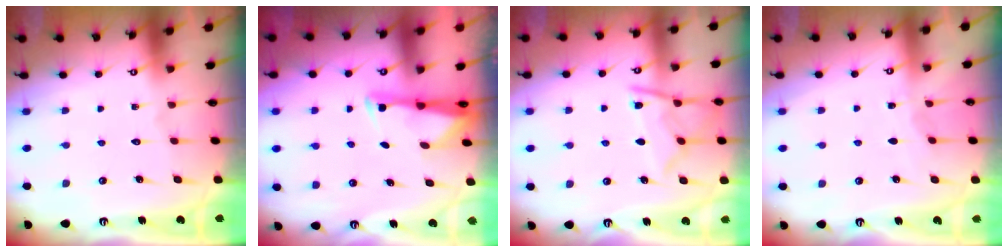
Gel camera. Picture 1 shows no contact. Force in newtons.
{"total": 2.9, "press": 2.9, "slide": 0.4}
{"total": 10.6, "press": 10.6, "slide": 1.1}
{"total": 3.1, "press": 3.1, "slide": 0.4}